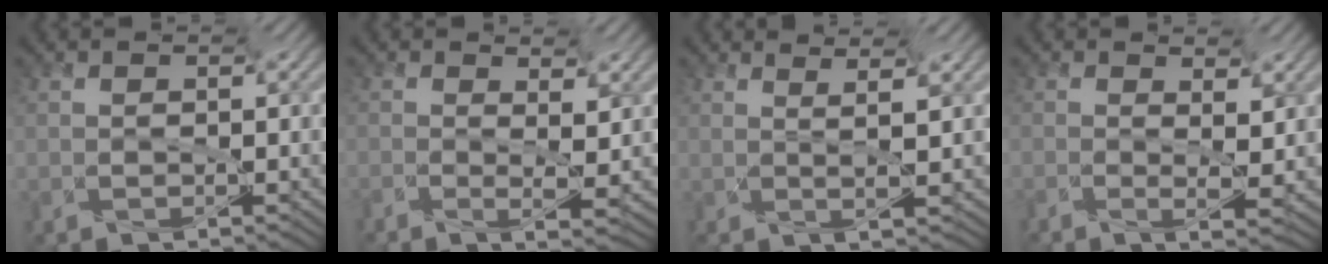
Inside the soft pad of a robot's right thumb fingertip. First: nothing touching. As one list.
[{"total": 3.3, "force": [0.1, 1.2, 3.1], "torque": [-0.060, -0.005, -0.003]}, {"total": 3.5, "force": [3.0, -1.1, 1.6], "torque": [-0.016, -0.007, 0.049]}, {"total": 2.9, "force": [0.2, 1.0, 2.7], "torque": [-0.053, -0.007, -0.002]}]